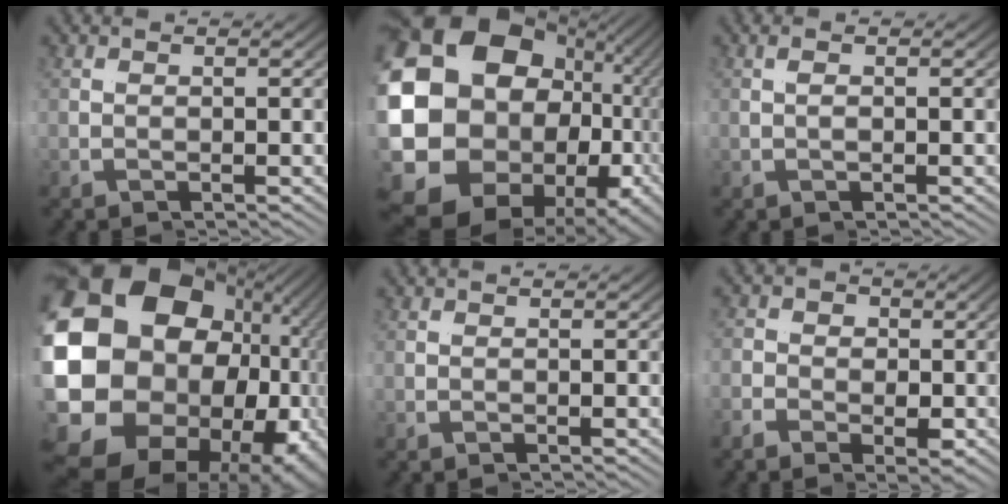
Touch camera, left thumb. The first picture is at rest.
{"total": 21.6, "force": [-0.9, 12.9, 17.3], "torque": [-0.318, -0.036, -0.001]}
{"total": 0.7, "force": [-0.1, -0.5, 0.6], "torque": [-0.008, 0.005, -0.007]}
{"total": 24.7, "force": [-1.5, 15.6, 19.0], "torque": [-0.347, -0.046, -0.012]}
{"total": 0.0}
{"total": 2.4, "force": [0.7, 2.0, 1.2], "torque": [-0.016, 0.016, -0.011]}